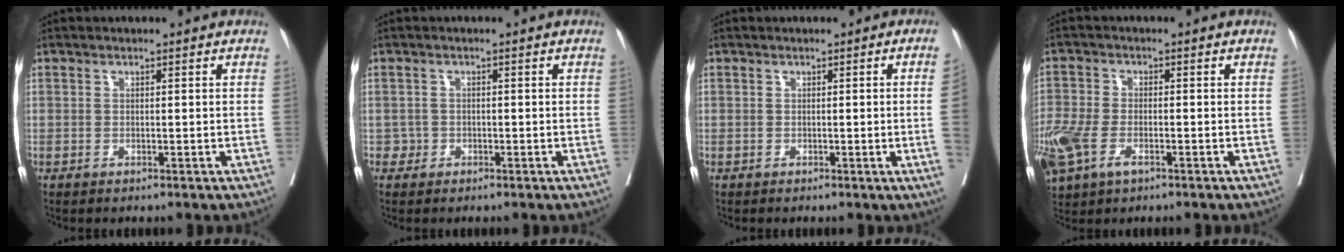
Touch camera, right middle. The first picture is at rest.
{"total": 1.2, "force": [-0.4, 1.1, -0.3], "torque": [0.013, 0.009, -0.010]}
{"total": 4.3, "force": [-0.6, -1.8, 3.9], "torque": [-0.052, -0.011, -0.004]}
{"total": 12.5, "force": [-5.8, 7.3, 8.3], "torque": [-0.235, -0.014, -0.105]}